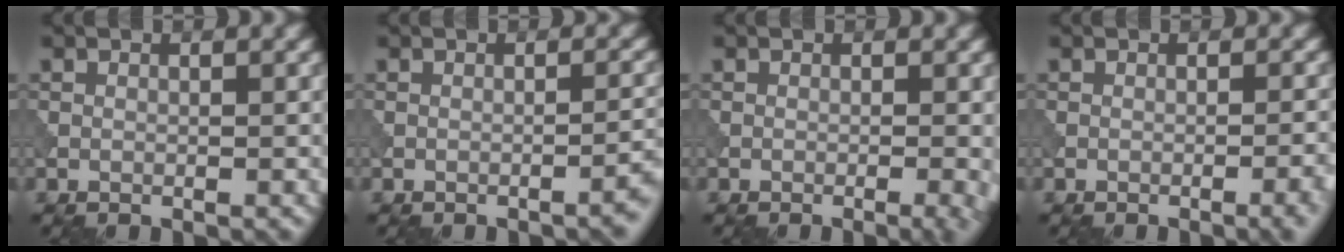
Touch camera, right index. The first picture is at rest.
{"total": 2.2, "force": [-1.2, 0.5, 1.7], "torque": [-0.015, 0.009, -0.022]}
{"total": 2.2, "force": [-0.6, 0.6, 2.0], "torque": [-0.018, 0.001, -0.008]}
{"total": 2.4, "force": [-1.1, 0.6, 2.1], "torque": [-0.022, 0.004, -0.018]}